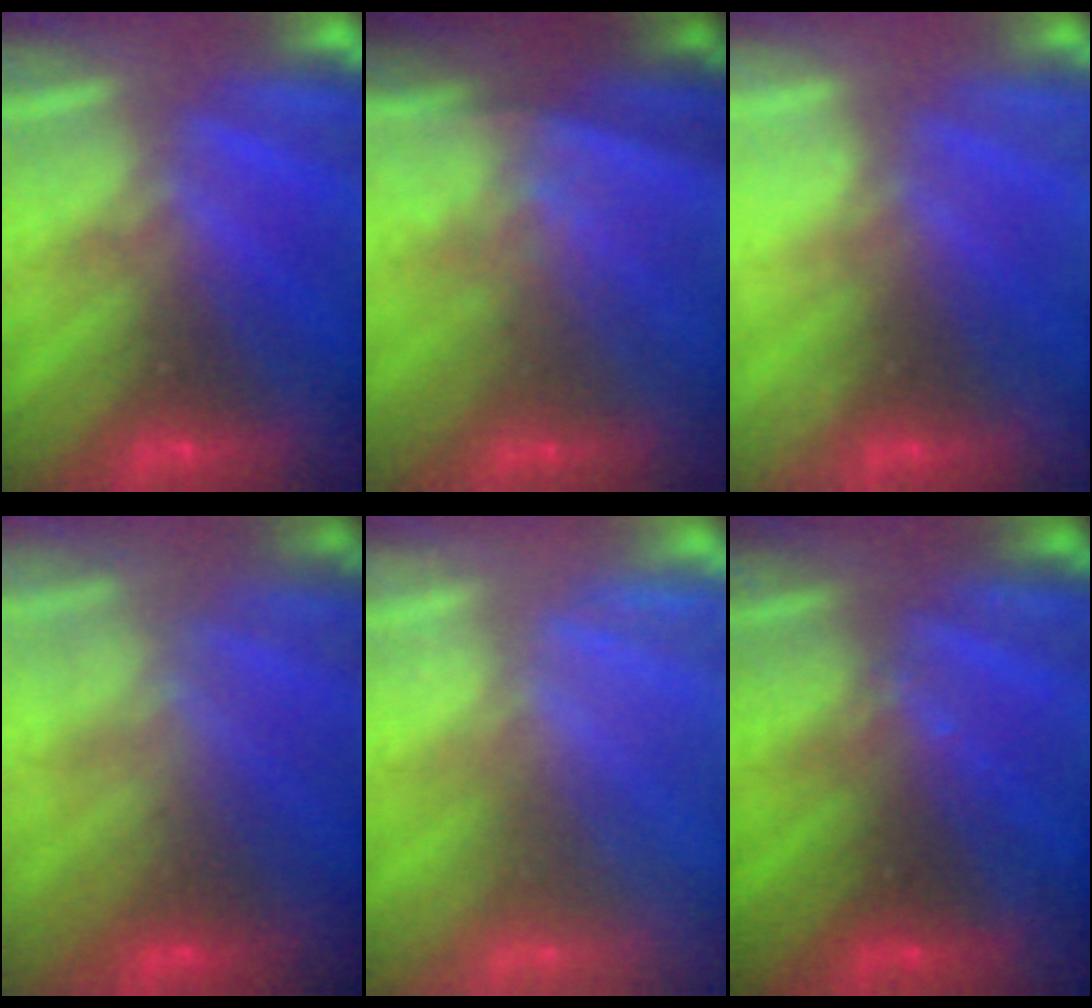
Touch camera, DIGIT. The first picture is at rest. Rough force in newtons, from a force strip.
{"total": 1.3}
{"total": 2.2}
{"total": 4.1}
{"total": 2.2}
{"total": 2.6}